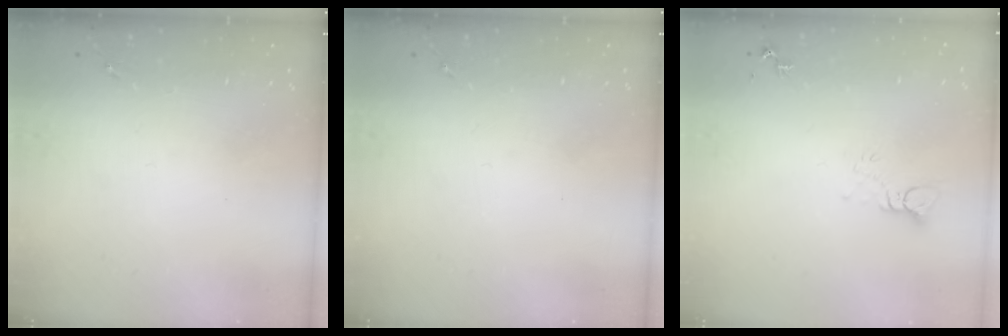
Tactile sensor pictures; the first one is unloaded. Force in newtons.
{"total": 0.0}
{"total": 4.4, "press": 4.4, "slide": 0.3}